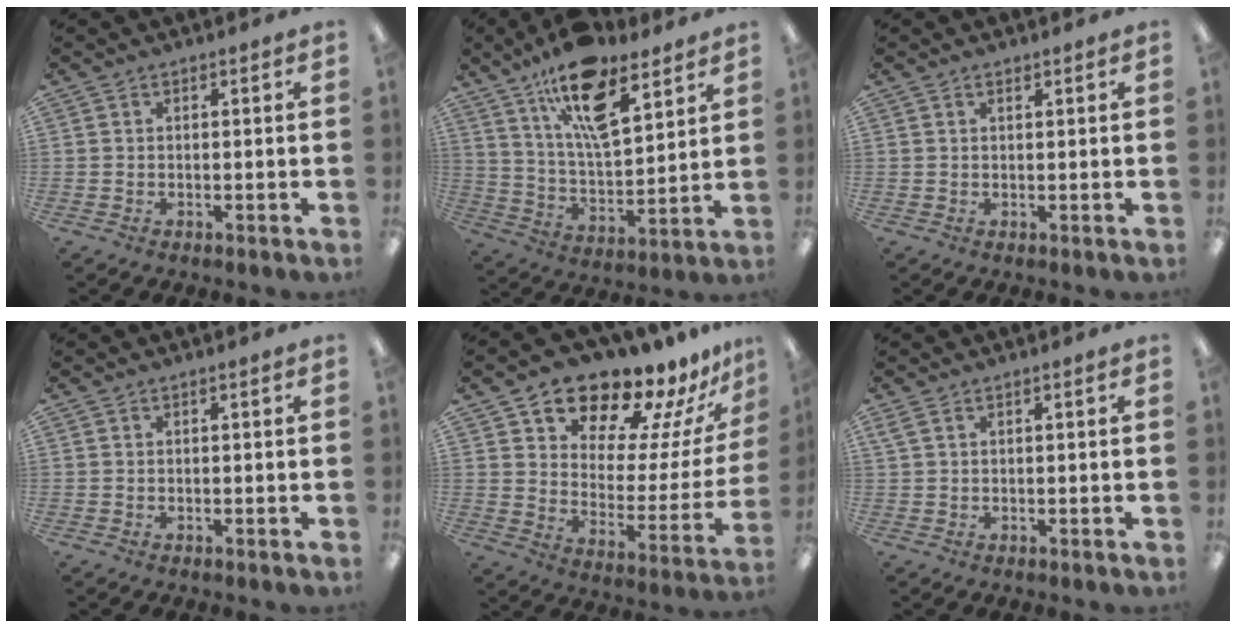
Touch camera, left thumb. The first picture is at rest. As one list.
[{"total": 17.9, "force": [11.8, 7.2, 11.3], "torque": [-0.196, -0.053, 0.201]}, {"total": 0.6, "force": [0.6, 0.2, 0.1], "torque": [-0.003, 0.000, 0.010]}, {"total": 0.0}, {"total": 15.8, "force": [14.5, 5.0, 4.0], "torque": [-0.069, -0.131, 0.247]}, {"total": 1.5, "force": [0.5, 0.5, 1.3], "torque": [-0.027, 0.001, 0.010]}]